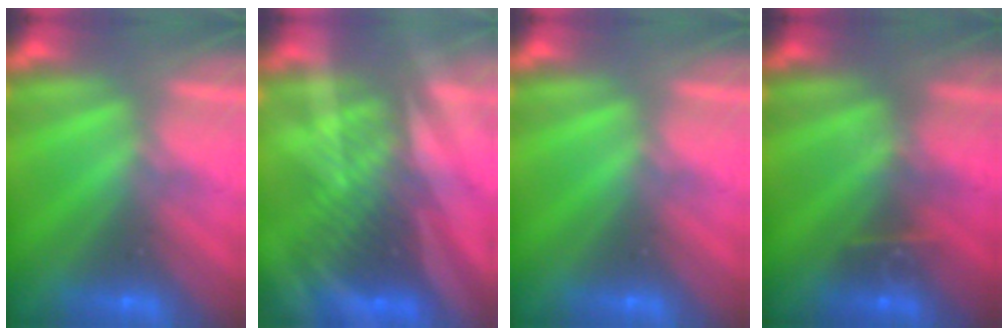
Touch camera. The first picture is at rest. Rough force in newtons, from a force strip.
{"total": 2.8}
{"total": 0.0}
{"total": 2.8}